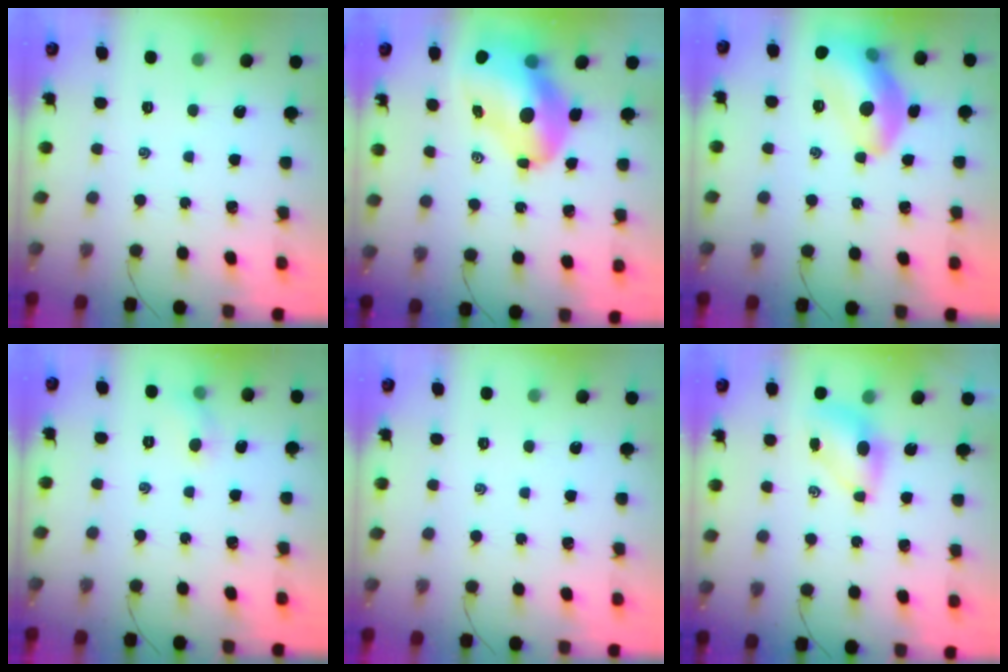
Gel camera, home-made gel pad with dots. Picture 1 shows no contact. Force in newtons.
{"total": 15.9, "press": 15.1, "slide": 4.7}
{"total": 15.0, "press": 15.0, "slide": 1.3}
{"total": 3.8, "press": 3.6, "slide": 1.4}
{"total": 0.0}
{"total": 5.5, "press": 5.4, "slide": 0.5}